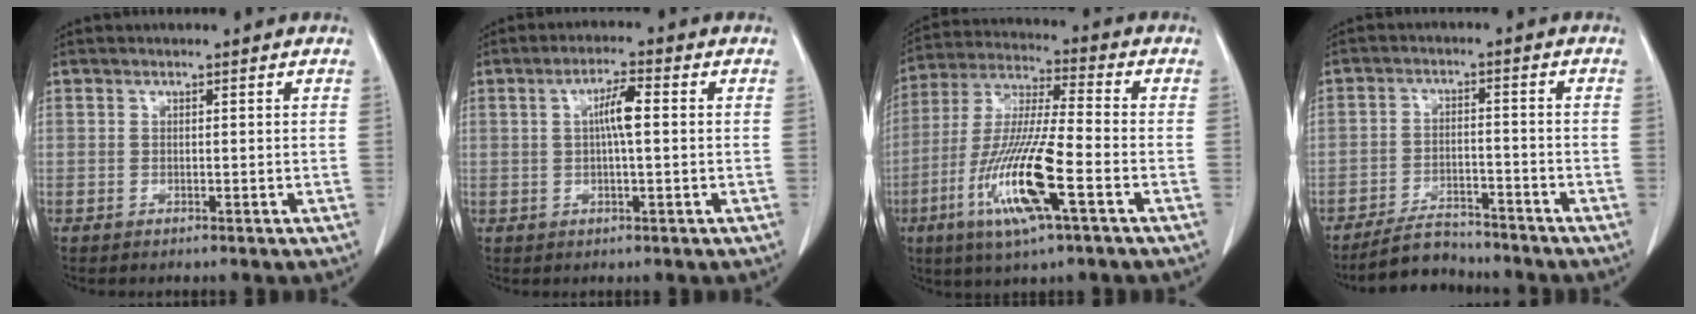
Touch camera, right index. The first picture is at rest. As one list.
[{"total": 5.0, "force": [0.7, 1.0, 4.9], "torque": [-0.095, 0.012, 0.013]}, {"total": 16.2, "force": [-6.1, 1.6, 15.0], "torque": [-0.310, -0.019, -0.112]}, {"total": 7.4, "force": [-6.9, 2.1, 1.7], "torque": [-0.031, -0.005, -0.117]}]